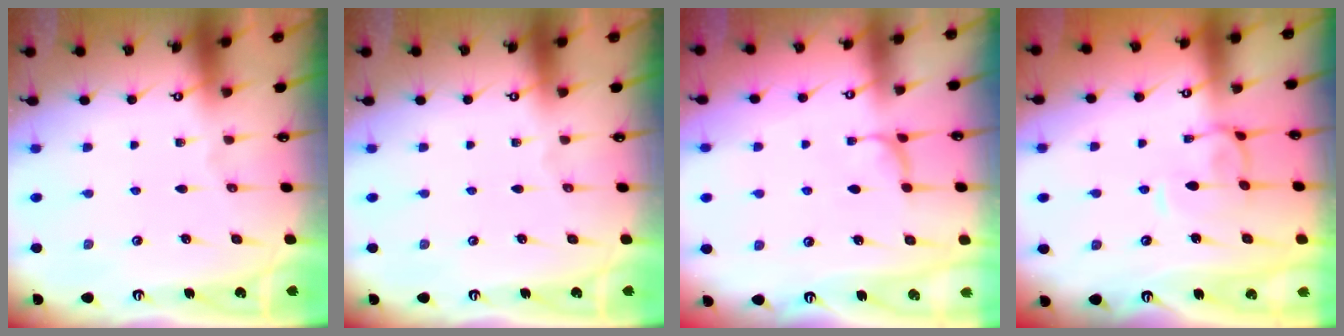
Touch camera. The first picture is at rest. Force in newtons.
{"total": 0.0}
{"total": 1.4, "press": 1.3, "slide": 0.5}
{"total": 1.3, "press": 1.1, "slide": 0.7}